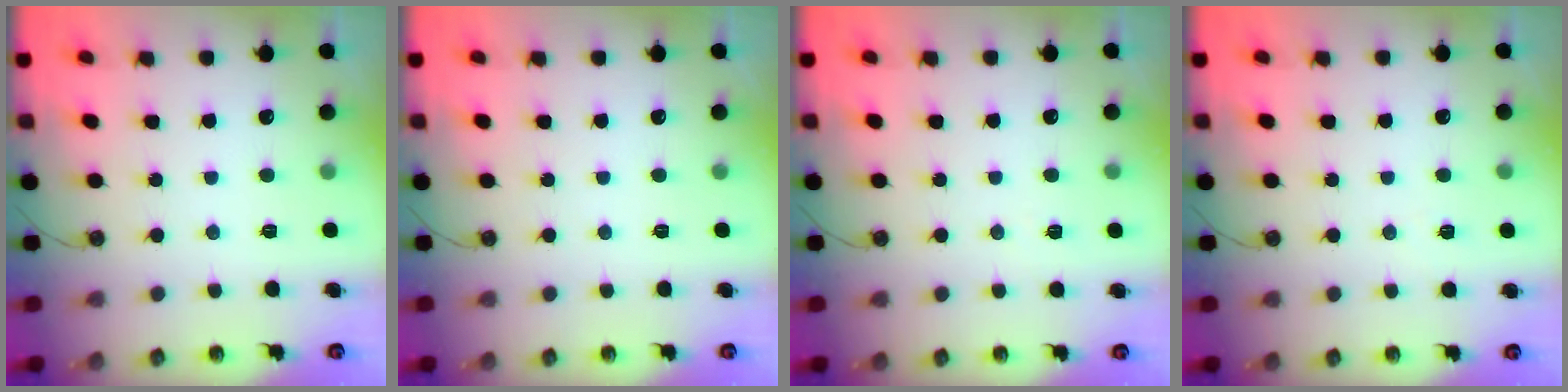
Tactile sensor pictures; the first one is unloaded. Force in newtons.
{"total": 0.0}
{"total": 3.9, "press": 3.6, "slide": 1.6}
{"total": 3.5, "press": 1.7, "slide": 3.1}